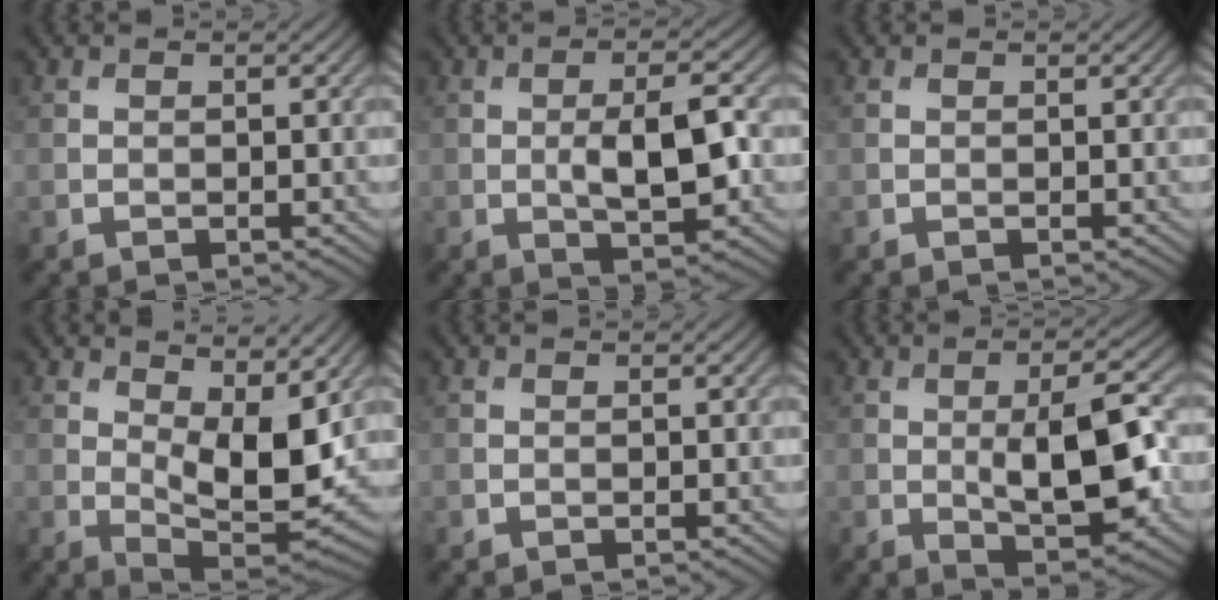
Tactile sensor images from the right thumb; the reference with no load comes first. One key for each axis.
{"total": 6.8, "fx": -0.6, "fy": 2.2, "fz": 6.4, "tx": -0.109, "ty": 0.002, "tz": -0.010}
{"total": 0.0}
{"total": 9.7, "fx": 2.5, "fy": 4.1, "fz": 8.3, "tx": -0.144, "ty": -0.012, "tz": 0.048}
{"total": 0.0}
{"total": 10.1, "fx": -0.8, "fy": 3.3, "fz": 9.5, "tx": -0.150, "ty": 0.001, "tz": -0.014}